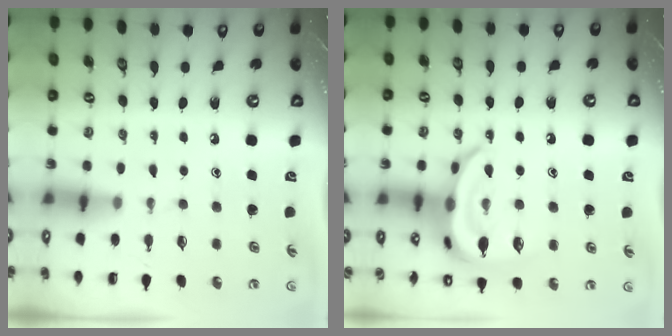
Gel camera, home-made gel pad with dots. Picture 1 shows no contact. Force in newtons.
{"total": 15.3, "press": 15.3, "slide": 0.7}